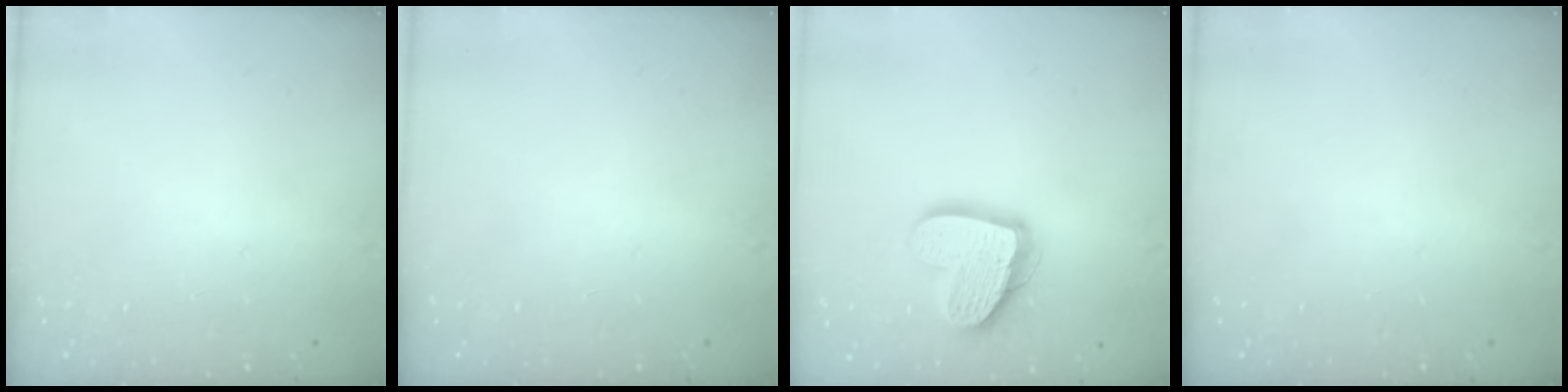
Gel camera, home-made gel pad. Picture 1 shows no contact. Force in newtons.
{"total": 0.0}
{"total": 16.4, "press": 16.4, "slide": 1.5}
{"total": 0.0}